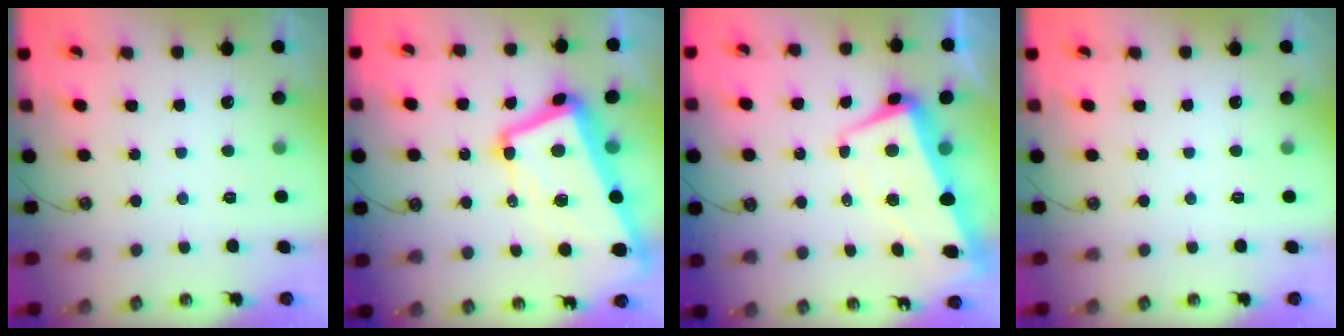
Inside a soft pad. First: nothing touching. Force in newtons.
{"total": 16.2, "press": 16.1, "slide": 1.9}
{"total": 2.8, "press": 2.3, "slide": 1.6}
{"total": 0.0}